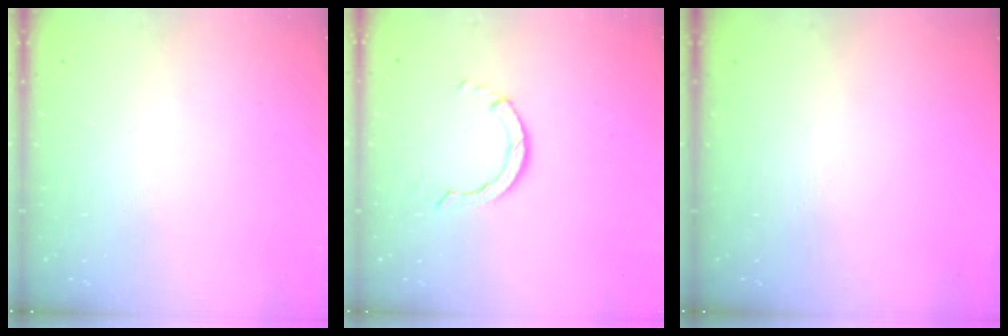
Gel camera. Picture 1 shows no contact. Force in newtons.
{"total": 2.8, "press": 2.8, "slide": 0.2}
{"total": 0.0}